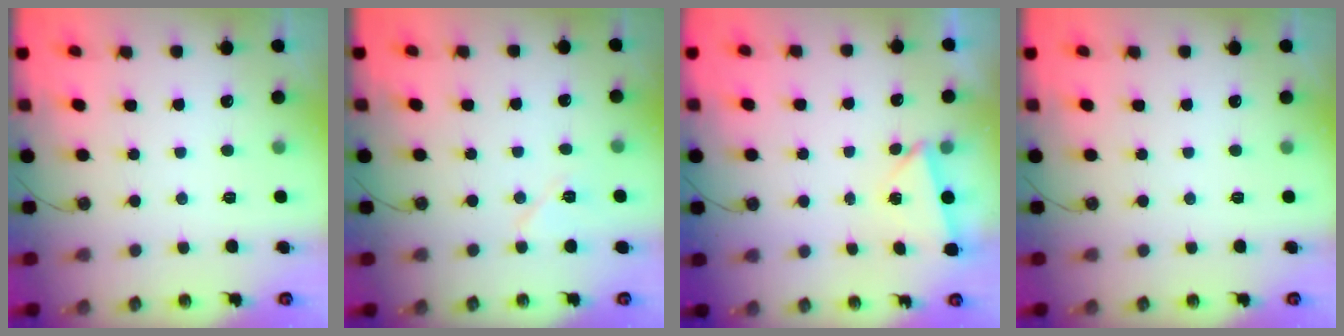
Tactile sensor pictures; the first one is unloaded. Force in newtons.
{"total": 8.3, "press": 4.5, "slide": 6.9}
{"total": 2.3, "press": 2.0, "slide": 1.2}
{"total": 0.0}